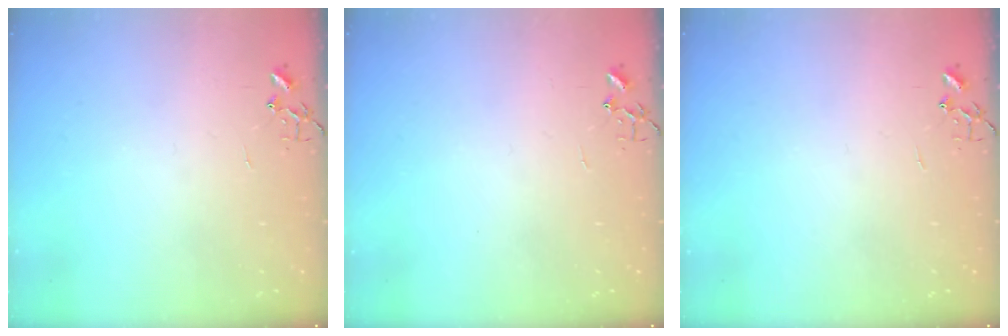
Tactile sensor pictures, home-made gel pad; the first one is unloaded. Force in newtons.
{"total": 0.0}
{"total": 0.0}